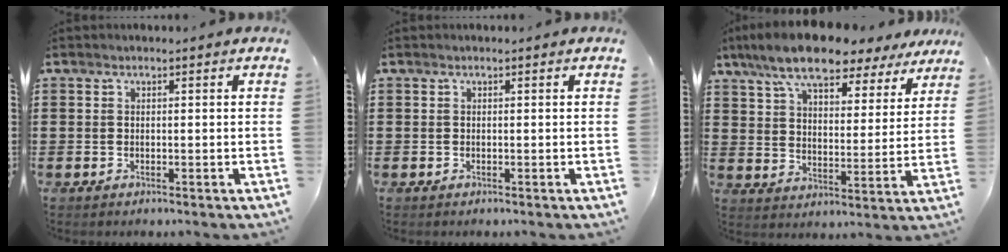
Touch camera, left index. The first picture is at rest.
{"total": 0.0}
{"total": 10.2, "force": [8.8, 2.0, 4.9], "torque": [-0.122, -0.032, 0.156]}